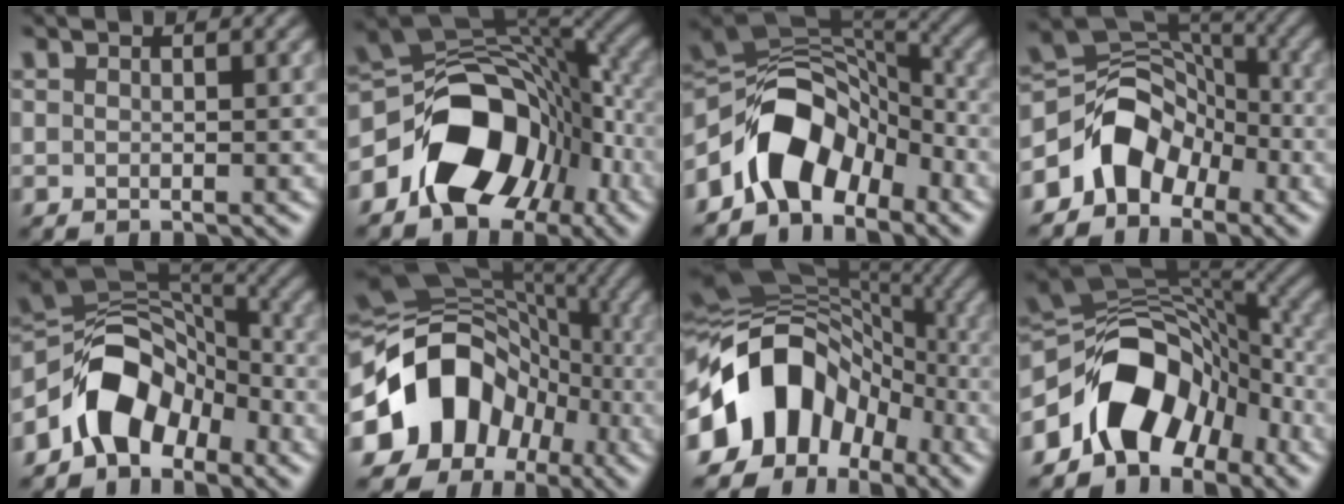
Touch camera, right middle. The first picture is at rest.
{"total": 12.3, "force": [-4.9, 8.2, 7.7], "torque": [-0.111, 0.004, -0.092]}
{"total": 9.0, "force": [-4.8, 5.5, 5.3], "torque": [-0.063, 0.014, -0.096]}
{"total": 6.5, "force": [-3.4, 4.7, 2.9], "torque": [-0.027, 0.008, -0.063]}
{"total": 8.0, "force": [-4.3, 5.1, 4.4], "torque": [-0.052, 0.011, -0.088]}
{"total": 12.3, "force": [-4.1, 9.5, 6.7], "torque": [-0.105, 0.015, -0.081]}
{"total": 12.7, "force": [-4.8, 9.0, 7.6], "torque": [-0.121, 0.022, -0.103]}
{"total": 10.6, "force": [-5.3, 6.6, 6.4], "torque": [-0.081, 0.017, -0.103]}